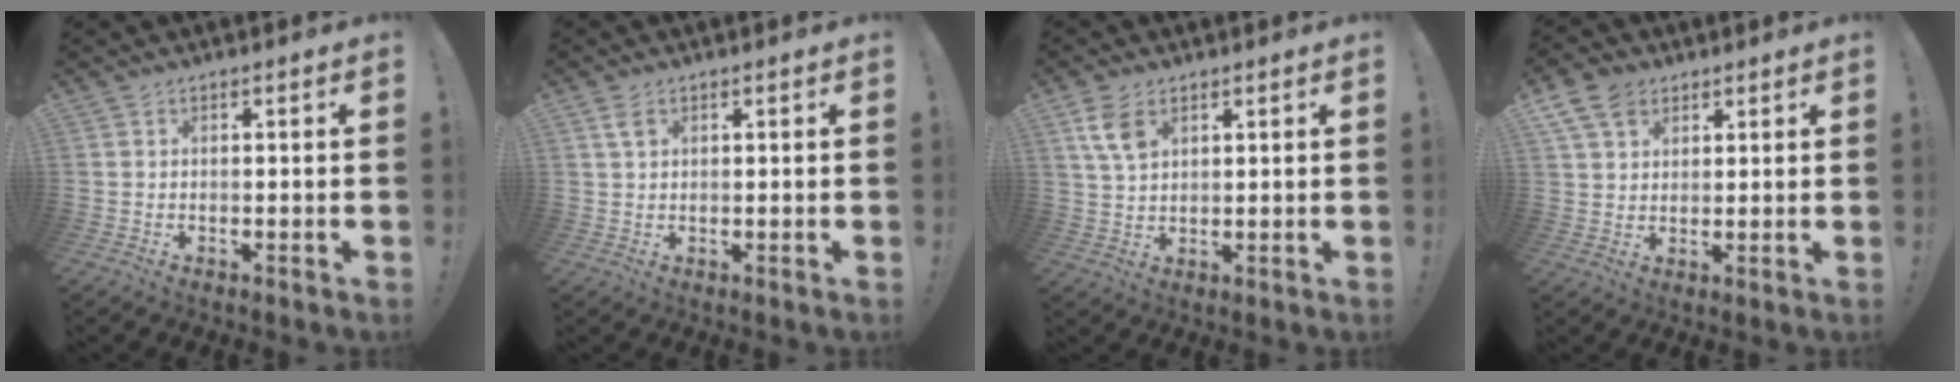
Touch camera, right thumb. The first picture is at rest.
{"total": 2.9, "force": [1.5, 1.6, 2.0], "torque": [-0.032, -0.003, 0.025]}
{"total": 7.1, "force": [3.5, 4.2, 4.5], "torque": [-0.090, -0.011, 0.069]}
{"total": 8.8, "force": [4.9, 6.1, 4.0], "torque": [-0.074, -0.016, 0.098]}